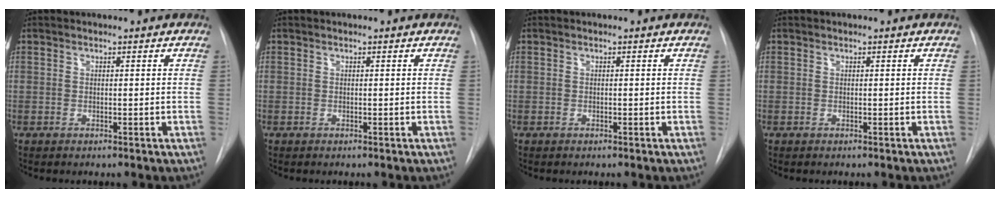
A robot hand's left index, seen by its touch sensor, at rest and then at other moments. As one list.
[{"total": 0.0}, {"total": 0.9, "force": [-0.9, 0.0, -0.1], "torque": [0.002, -0.007, -0.014]}, {"total": 0.0}]